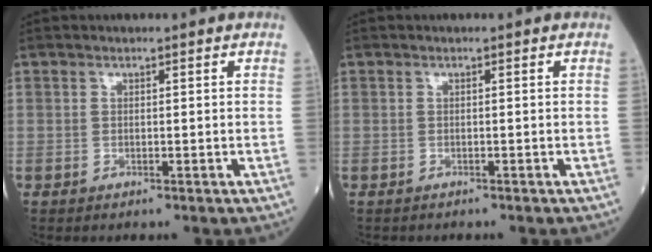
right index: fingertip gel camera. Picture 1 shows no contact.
{"total": 0.5, "force": [-0.5, 0.1, 0.1], "torque": [-0.005, 0.001, -0.009]}